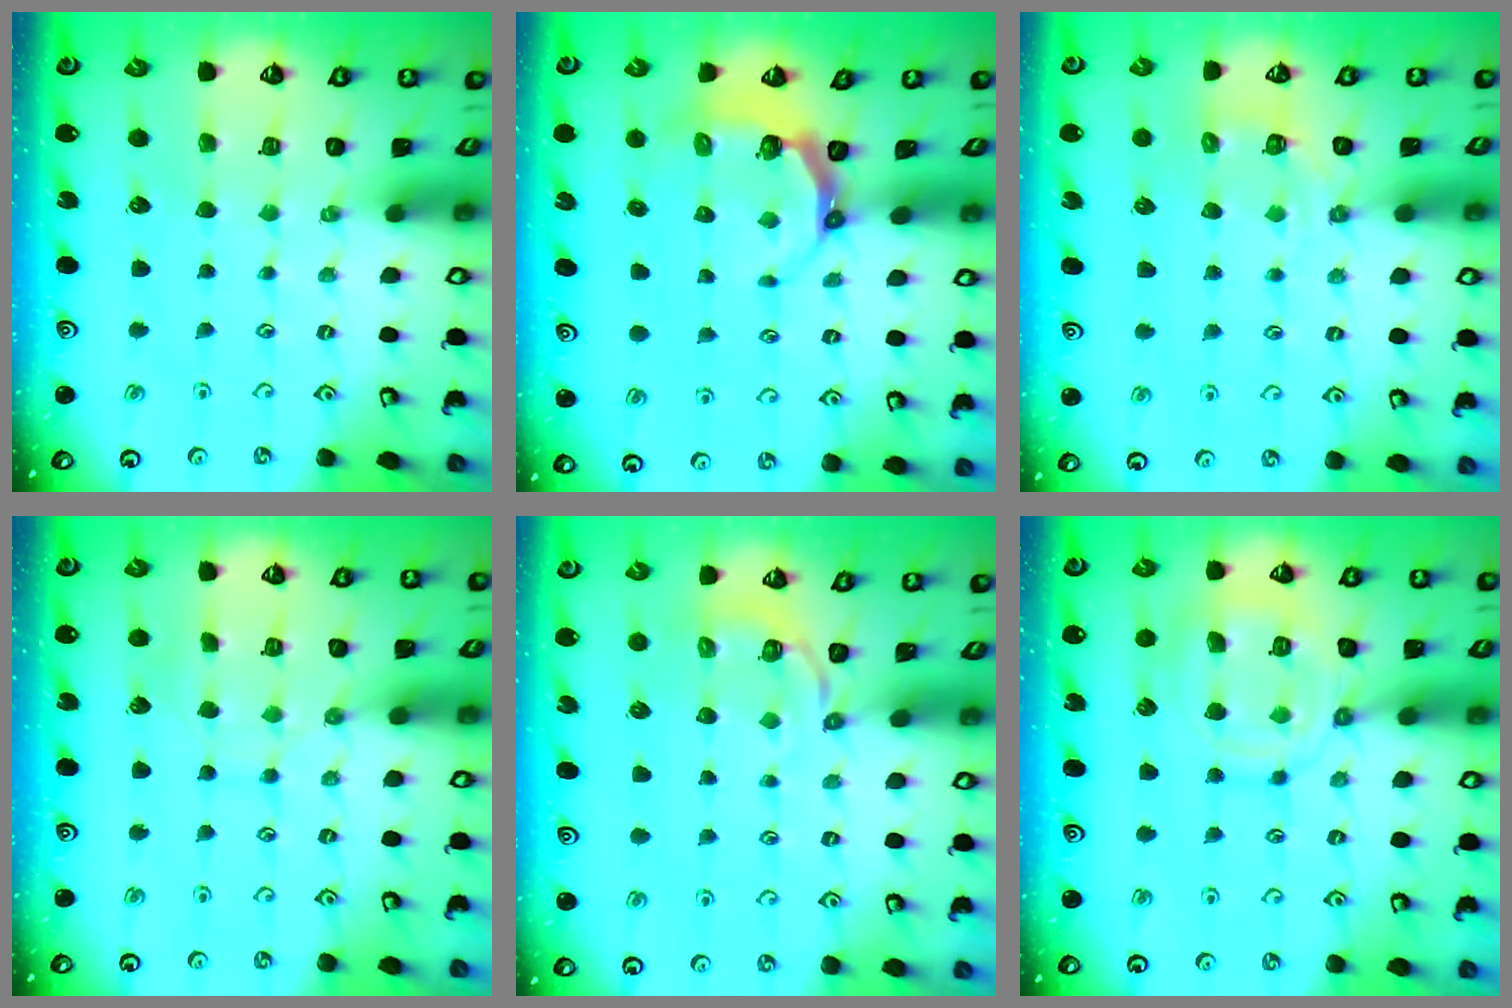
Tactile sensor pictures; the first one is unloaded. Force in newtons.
{"total": 5.0, "press": 4.1, "slide": 2.9}
{"total": 4.1, "press": 3.8, "slide": 1.5}
{"total": 4.8, "press": 4.8, "slide": 0.2}
{"total": 3.1, "press": 2.0, "slide": 2.3}
{"total": 11.9, "press": 11.9, "slide": 0.7}